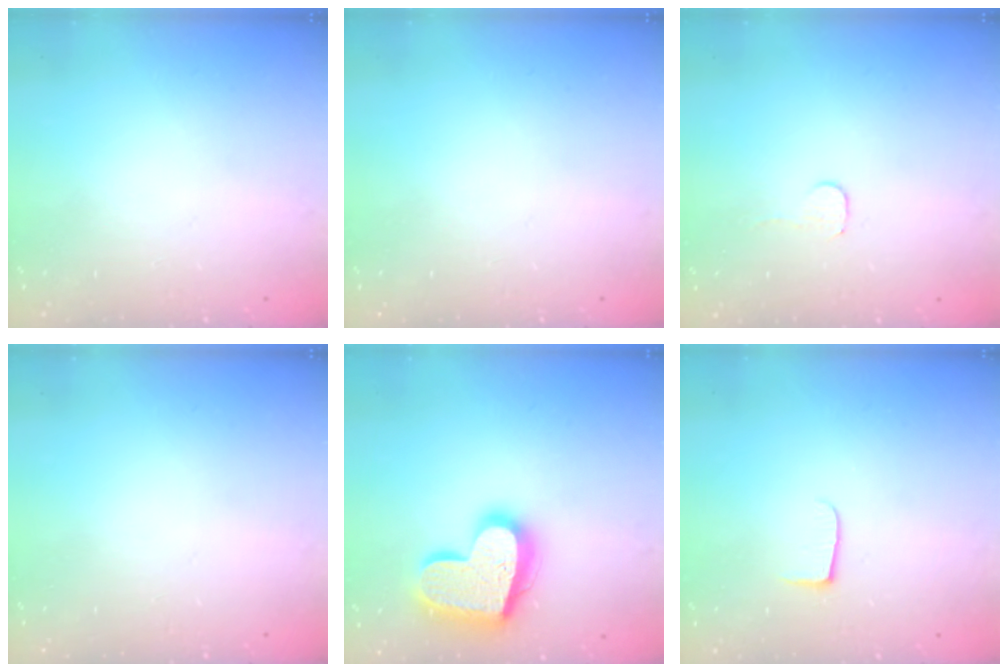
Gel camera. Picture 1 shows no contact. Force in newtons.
{"total": 0.0}
{"total": 3.2, "press": 3.1, "slide": 0.3}
{"total": 0.0}
{"total": 20.1, "press": 20.0, "slide": 1.7}
{"total": 5.6, "press": 5.5, "slide": 0.7}